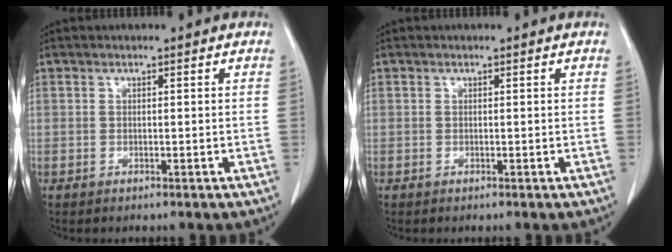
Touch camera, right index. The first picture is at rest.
{"total": 0.0}